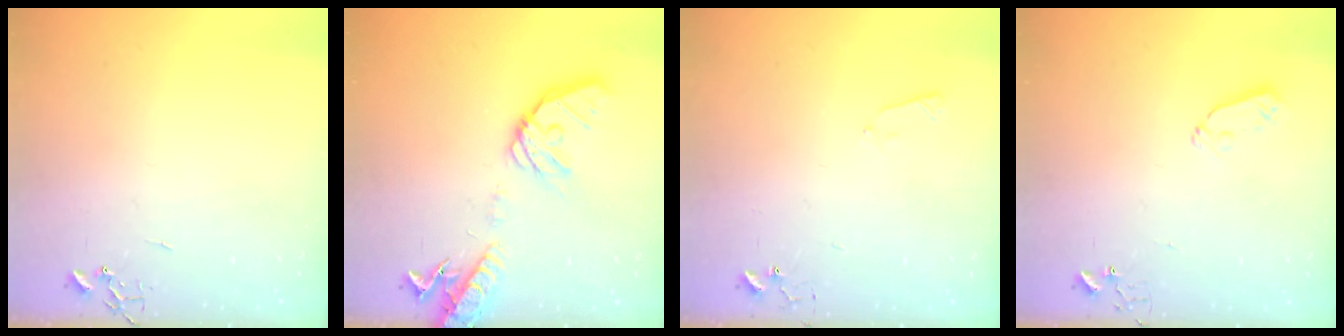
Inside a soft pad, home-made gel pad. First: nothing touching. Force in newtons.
{"total": 17.8, "press": 17.5, "slide": 3.0}
{"total": 4.4, "press": 4.4, "slide": 0.5}
{"total": 3.7, "press": 3.7, "slide": 0.5}